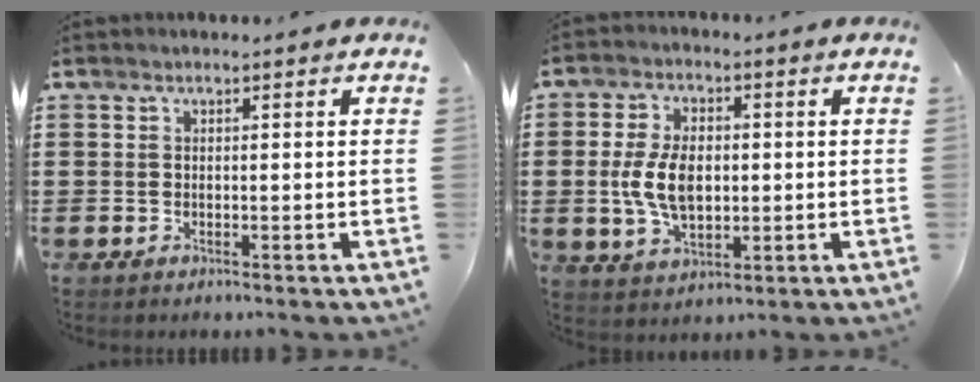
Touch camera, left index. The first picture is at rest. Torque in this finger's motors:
{"motor_torque": [0.64, 0.07, 0.68, 0.16]}